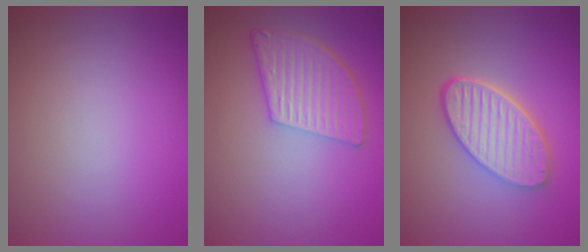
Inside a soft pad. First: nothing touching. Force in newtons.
{"total": 5.6, "press": 4.1, "slide": 3.8}
{"total": 5.6, "press": 4.4, "slide": 3.4}